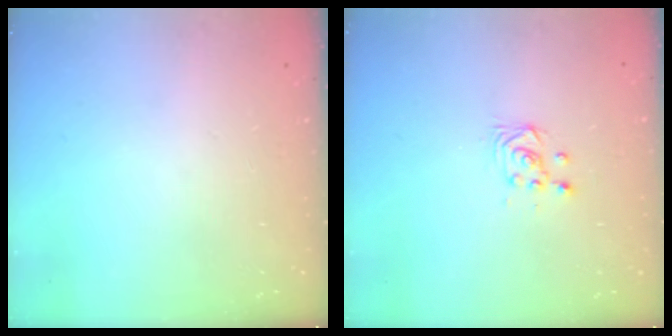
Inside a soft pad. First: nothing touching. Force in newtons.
{"total": 3.6, "press": 3.6, "slide": 0.3}